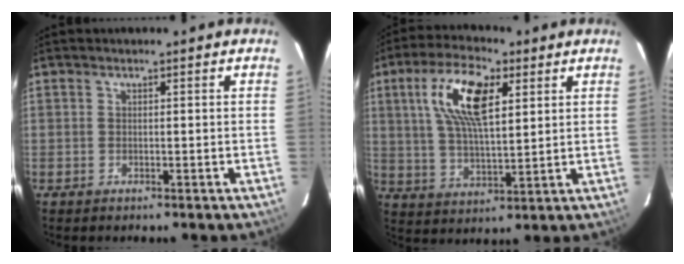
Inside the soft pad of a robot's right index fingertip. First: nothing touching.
{"total": 13.0, "force": [4.8, 5.1, 10.9], "torque": [-0.211, 0.018, 0.091]}